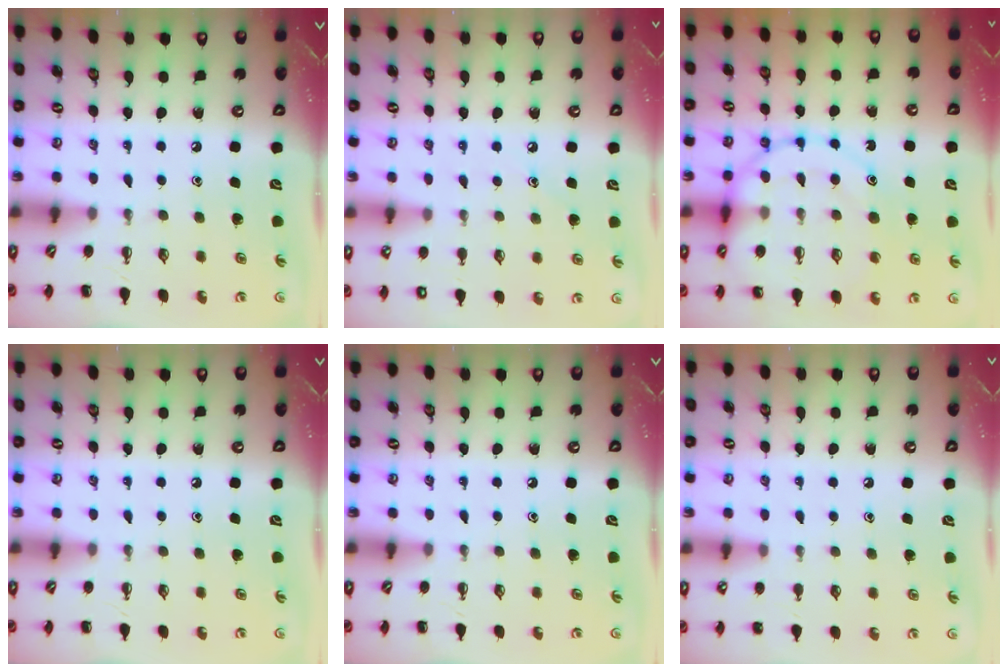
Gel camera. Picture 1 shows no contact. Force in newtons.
{"total": 7.2, "press": 6.9, "slide": 2.0}
{"total": 16.3, "press": 16.1, "slide": 2.0}
{"total": 0.0}
{"total": 0.0}
{"total": 4.2, "press": 4.0, "slide": 1.3}